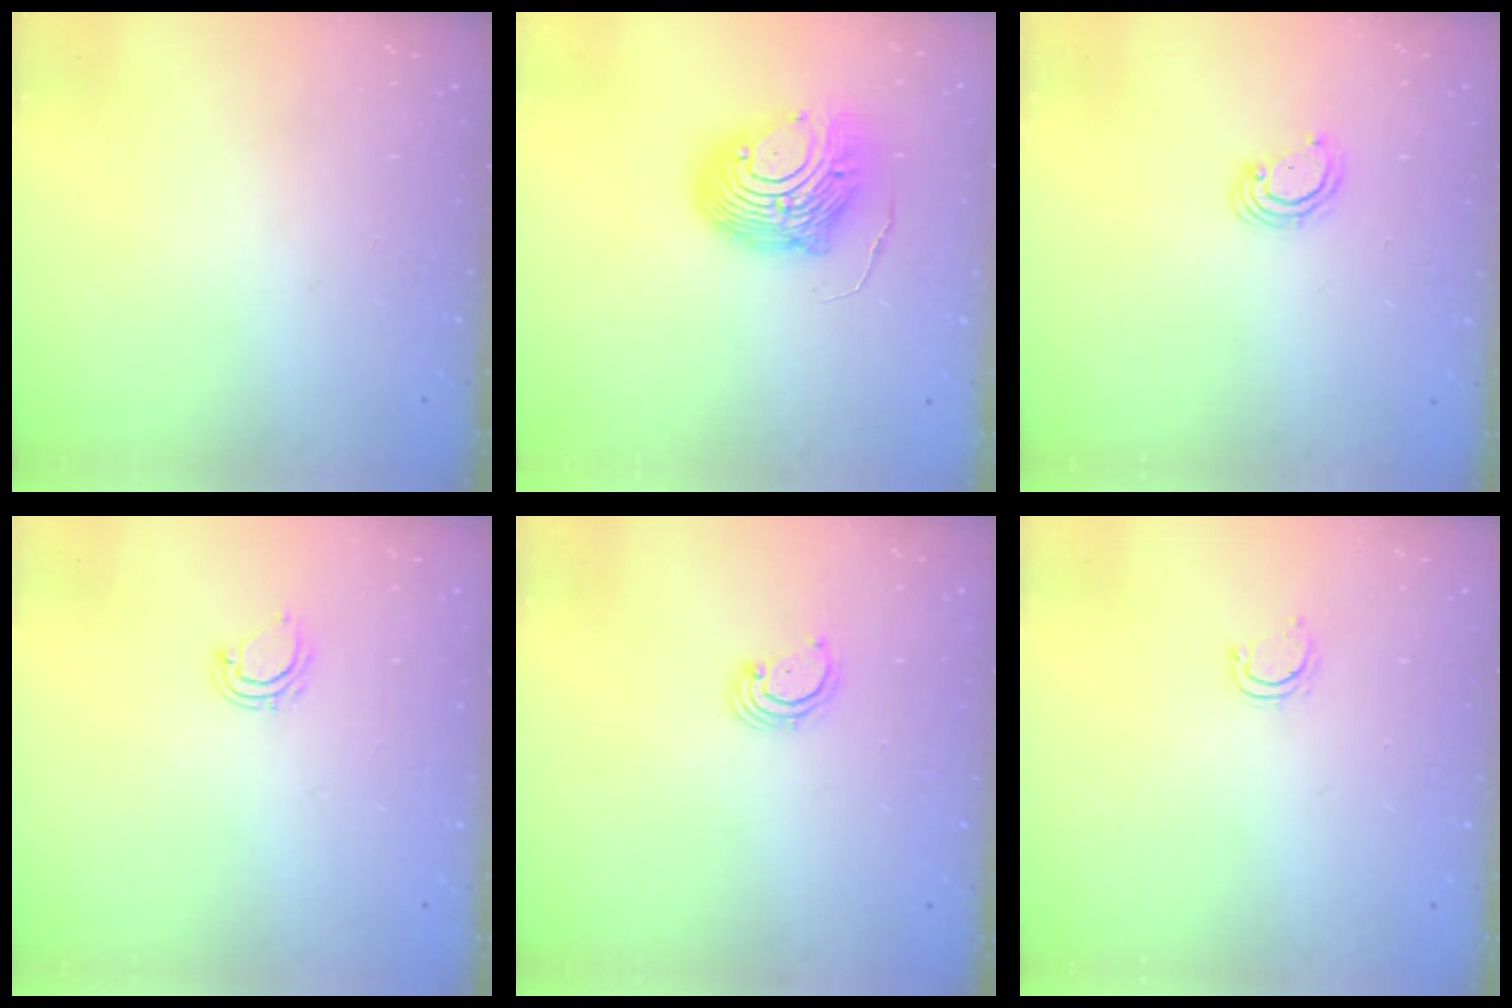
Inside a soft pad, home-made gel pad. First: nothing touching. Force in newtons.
{"total": 12.3, "press": 12.2, "slide": 1.2}
{"total": 4.4, "press": 4.4, "slide": 0.5}
{"total": 5.4, "press": 5.4, "slide": 0.4}
{"total": 2.5, "press": 2.5, "slide": 0.3}
{"total": 4.0, "press": 3.9, "slide": 0.4}